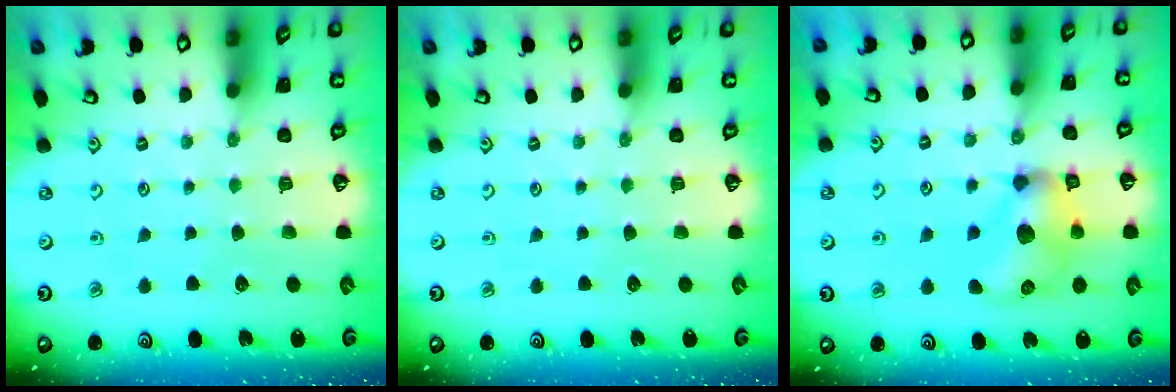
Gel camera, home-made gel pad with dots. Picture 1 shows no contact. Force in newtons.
{"total": 0.0}
{"total": 16.0, "press": 15.9, "slide": 1.1}